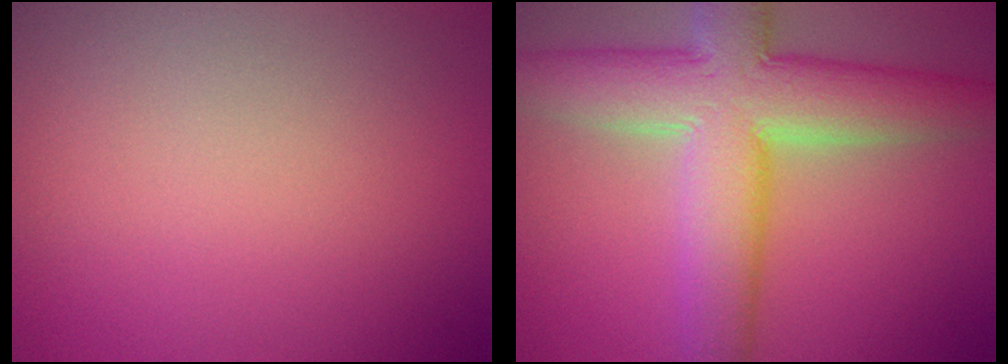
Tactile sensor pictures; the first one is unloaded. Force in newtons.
{"total": 10.1, "press": 10.1, "slide": 0.8}